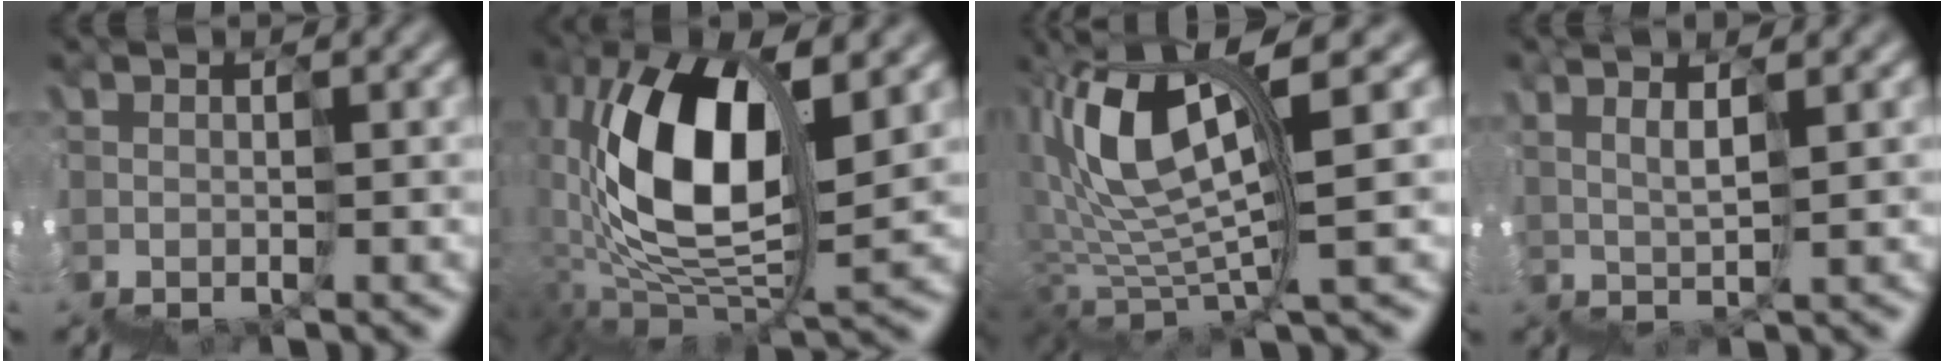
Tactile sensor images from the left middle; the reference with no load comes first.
{"total": 8.3, "force": [4.5, 3.2, 6.2], "torque": [-0.123, 0.035, 0.073]}
{"total": 7.5, "force": [6.2, -0.2, 4.3], "torque": [-0.099, 0.034, 0.113]}
{"total": 4.5, "force": [4.4, -0.6, 0.6], "torque": [0.012, 0.051, 0.085]}